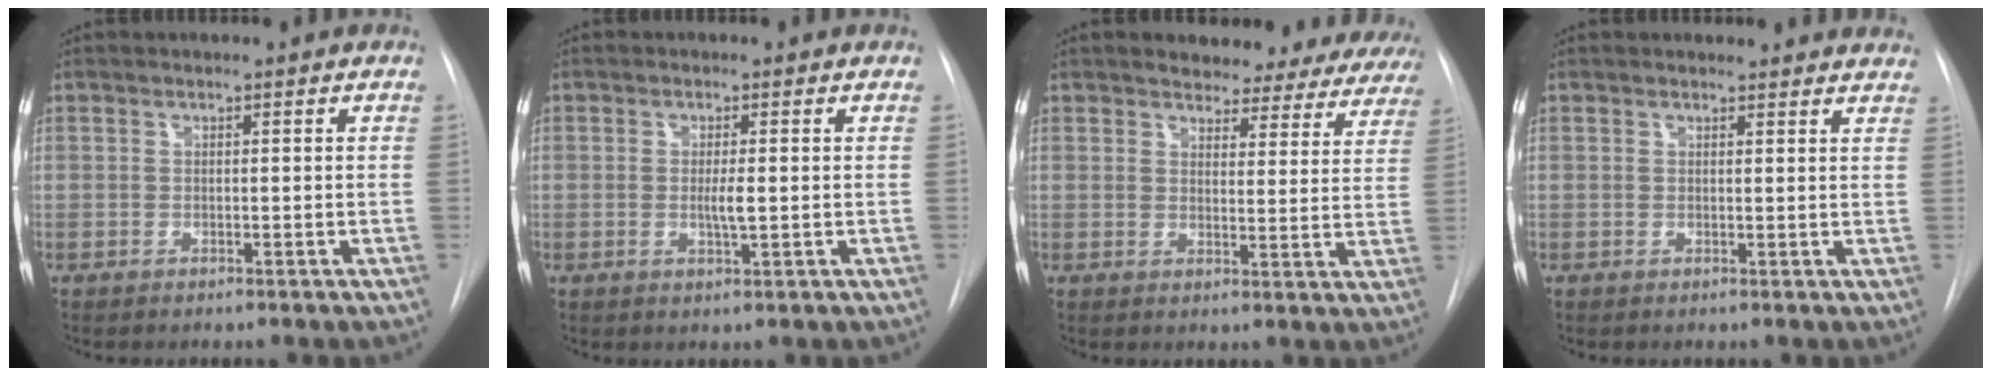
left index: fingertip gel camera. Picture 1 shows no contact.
{"total": 2.2, "force": [-0.4, 0.2, 2.2], "torque": [-0.042, -0.008, -0.006]}
{"total": 16.1, "force": [14.8, 5.2, 3.5], "torque": [-0.016, -0.040, 0.148]}
{"total": 10.4, "force": [9.9, 2.2, 2.1], "torque": [0.004, -0.001, 0.087]}